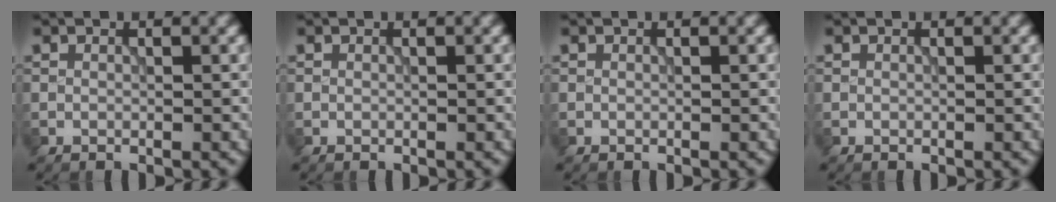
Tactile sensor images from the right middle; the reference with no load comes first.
{"total": 0.0}
{"total": 0.0}
{"total": 0.0}